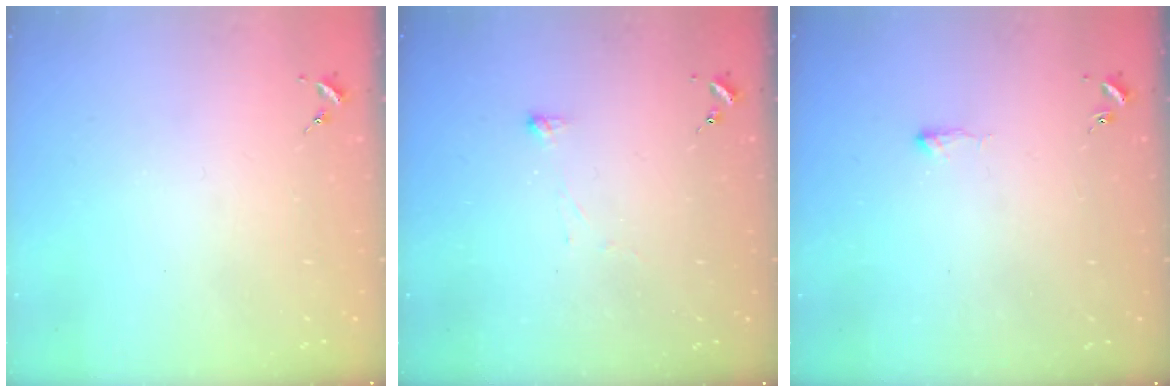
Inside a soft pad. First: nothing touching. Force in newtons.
{"total": 2.9, "press": 2.8, "slide": 0.4}
{"total": 3.5, "press": 3.4, "slide": 0.6}